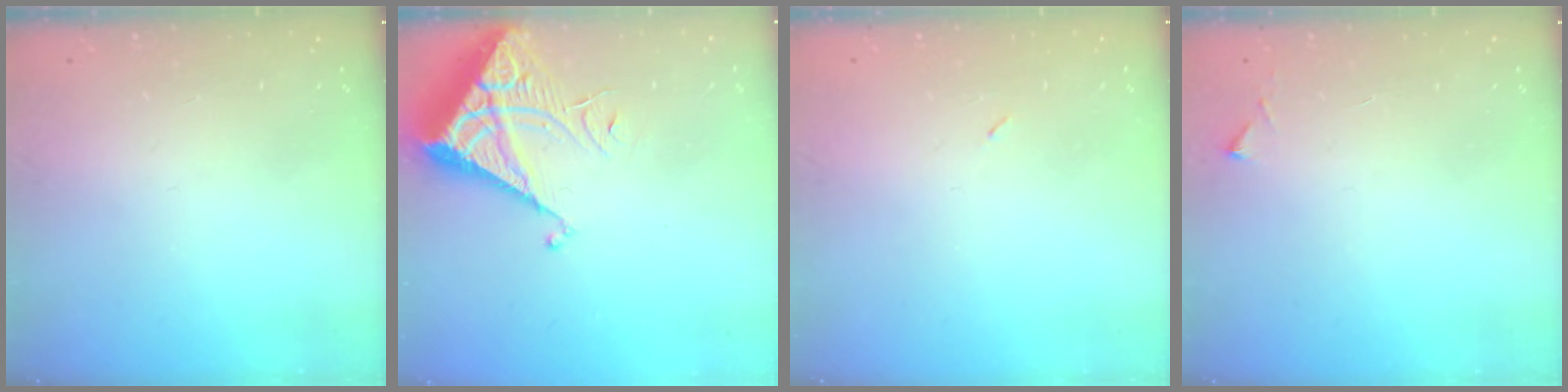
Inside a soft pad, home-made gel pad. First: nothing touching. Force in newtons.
{"total": 7.0, "press": 7.0, "slide": 0.6}
{"total": 2.2, "press": 2.1, "slide": 0.9}
{"total": 4.8, "press": 4.8, "slide": 0.6}